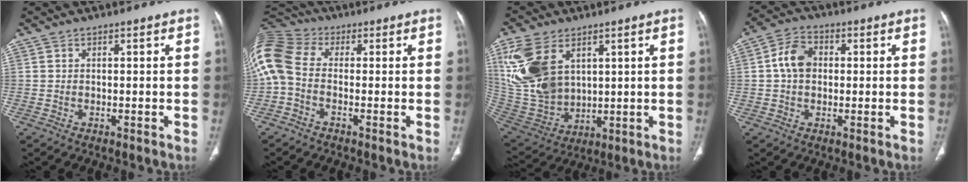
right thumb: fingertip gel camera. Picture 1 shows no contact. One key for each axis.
{"total": 13.8, "fx": -0.7, "fy": 9.9, "fz": 9.5, "tx": -0.235, "ty": 0.032, "tz": -0.023}
{"total": 18.0, "fx": 6.7, "fy": 11.7, "fz": 12.0, "tx": -0.249, "ty": -0.023, "tz": 0.154}
{"total": 6.8, "fx": 0.6, "fy": 5.1, "fz": 4.5, "tx": -0.074, "ty": 0.015, "tz": 0.004}